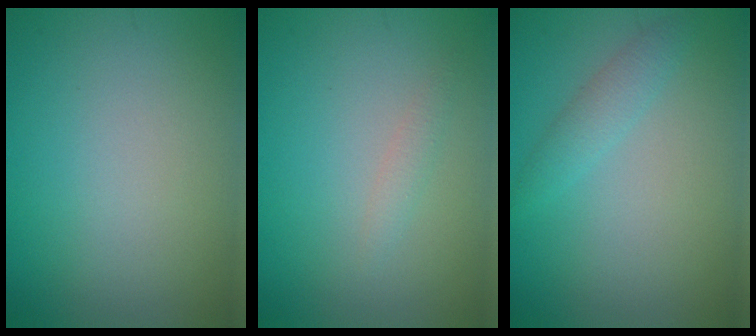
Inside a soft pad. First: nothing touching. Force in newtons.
{"total": 0.9, "press": 0.9, "slide": 0.1}
{"total": 1.8, "press": 1.8, "slide": 0.1}